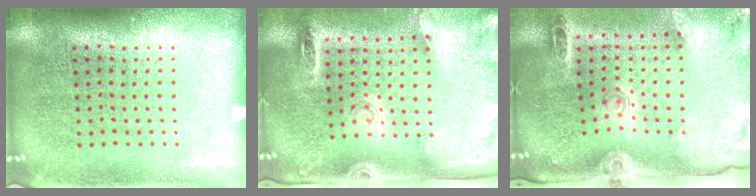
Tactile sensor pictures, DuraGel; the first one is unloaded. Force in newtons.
{"total": 2.7, "press": 1.9, "slide": 1.9}
{"total": 3.1, "press": 2.1, "slide": 2.2}